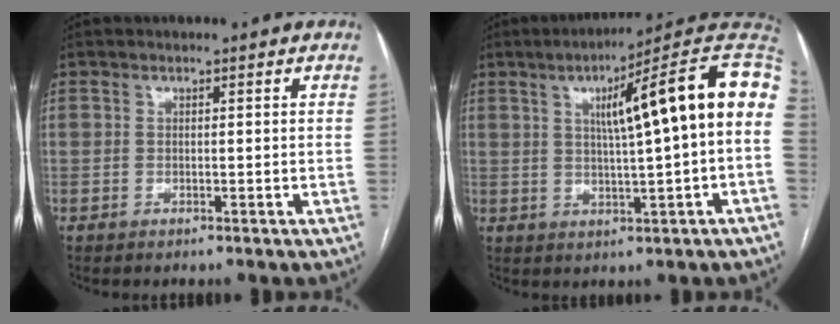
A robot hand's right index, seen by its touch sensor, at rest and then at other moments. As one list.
[{"total": 16.9, "force": [3.5, 0.0, 16.5], "torque": [-0.222, 0.032, 0.039]}]